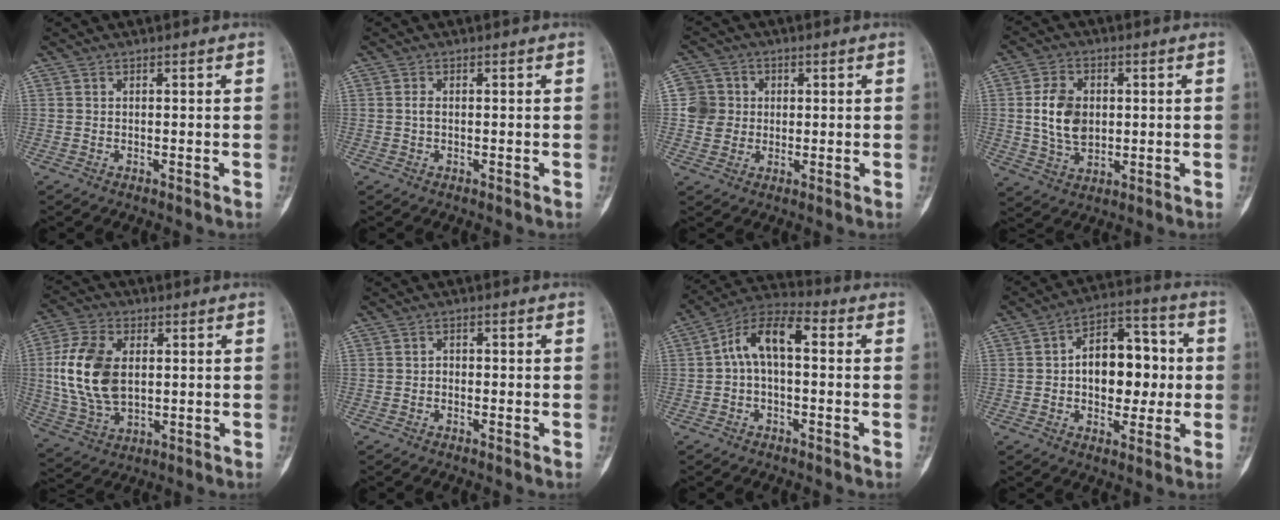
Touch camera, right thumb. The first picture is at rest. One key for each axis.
{"total": 1.0, "fx": 0.0, "fy": 0.6, "fz": 0.8, "tx": -0.013, "ty": 0.002, "tz": -0.002}
{"total": 6.1, "fx": 0.6, "fy": 6.0, "fz": 1.0, "tx": 0.014, "ty": 0.006, "tz": 0.005}
{"total": 9.3, "fx": 0.8, "fy": 6.7, "fz": 6.5, "tx": -0.100, "ty": -0.003, "tz": 0.018}
{"total": 14.9, "fx": 1.5, "fy": 9.3, "fz": 11.5, "tx": -0.229, "ty": -0.001, "tz": 0.031}
{"total": 1.0, "fx": -0.4, "fy": 0.8, "fz": 0.5, "tx": 0.004, "ty": 0.005, "tz": -0.013}
{"total": 9.7, "fx": 0.7, "fy": 5.0, "fz": 8.3, "tx": -0.144, "ty": 0.040, "tz": -0.001}
{"total": 14.5, "fx": 0.2, "fy": 9.2, "fz": 11.2, "tx": -0.116, "ty": 0.031, "tz": -0.001}